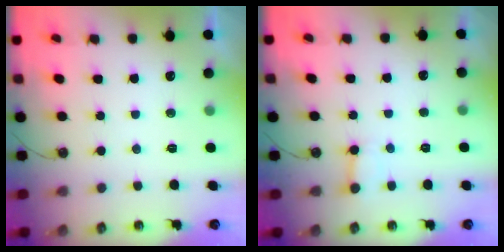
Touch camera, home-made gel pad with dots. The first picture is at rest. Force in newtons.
{"total": 2.7, "press": 2.7, "slide": 0.5}